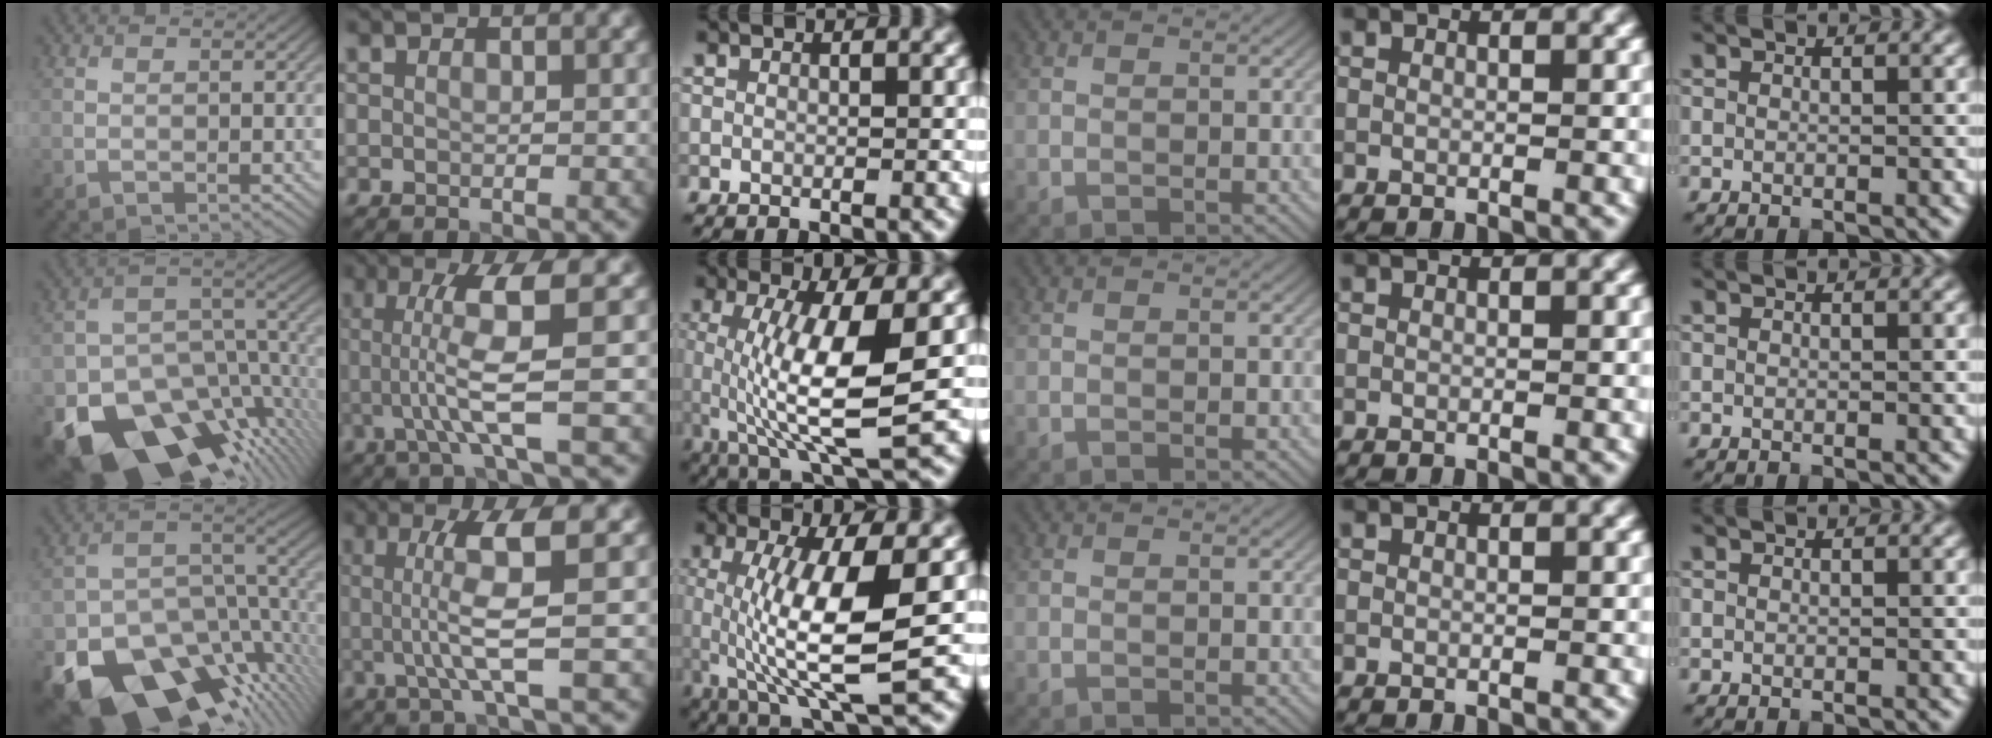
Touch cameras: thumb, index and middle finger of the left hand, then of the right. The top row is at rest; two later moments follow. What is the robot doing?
{"motion": "lift_and_place", "object": "calculator"}